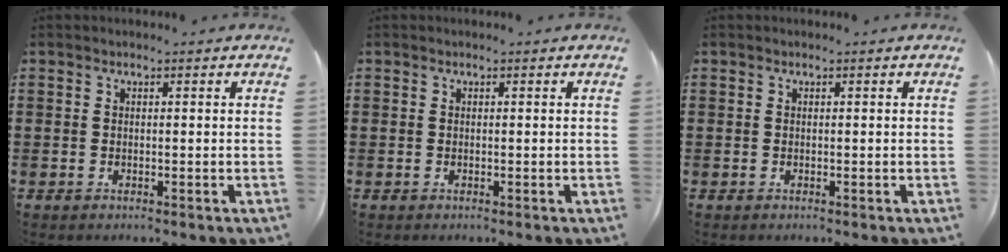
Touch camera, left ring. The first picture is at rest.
{"total": 0.0}
{"total": 0.0}